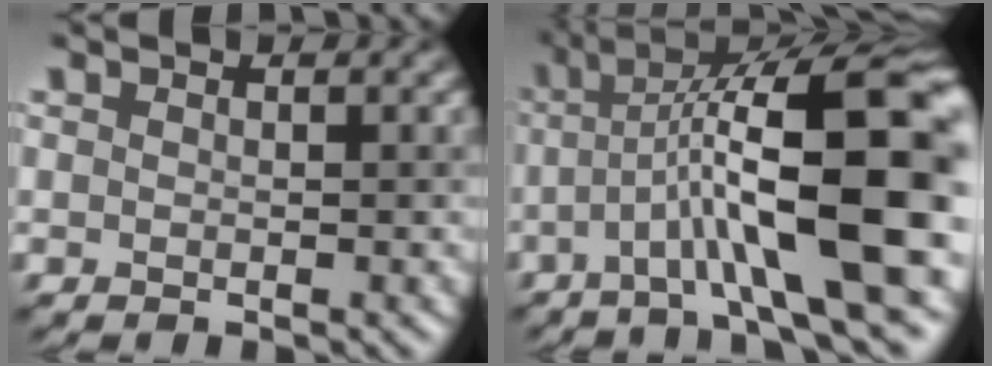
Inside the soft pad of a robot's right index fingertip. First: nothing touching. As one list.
[{"total": 11.9, "force": [-1.7, 2.7, 11.4], "torque": [-0.181, 0.022, -0.024]}]